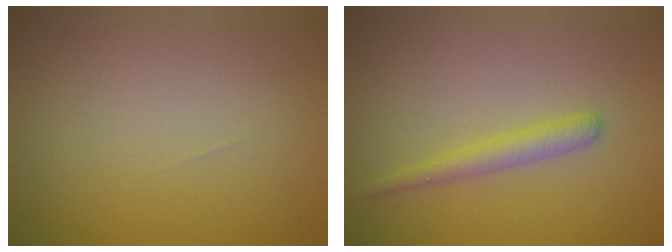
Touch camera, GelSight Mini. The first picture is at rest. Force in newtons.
{"total": 1.9, "press": 1.9, "slide": 0.1}